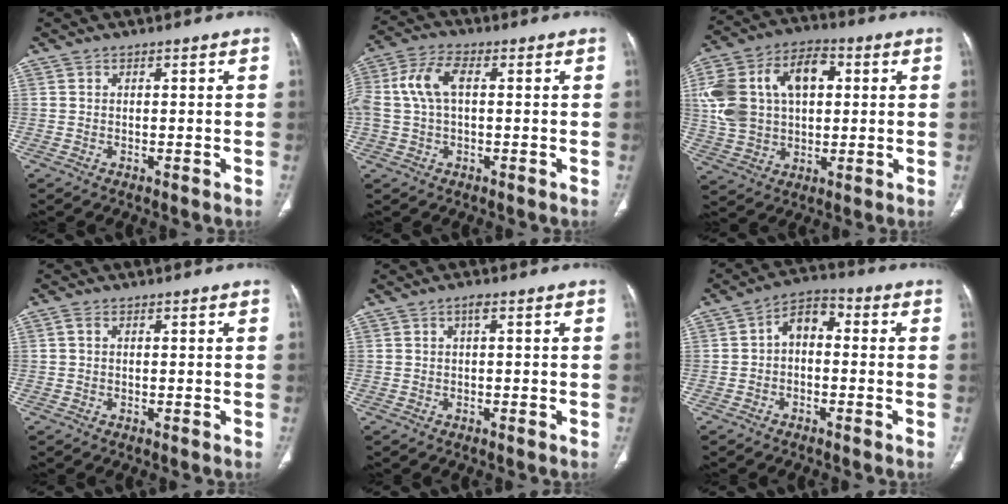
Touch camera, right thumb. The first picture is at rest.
{"total": 8.9, "force": [1.1, 4.9, 7.4], "torque": [-0.171, 0.029, 0.019]}
{"total": 19.6, "force": [3.7, 12.8, 14.3], "torque": [-0.269, 0.027, 0.066]}
{"total": 0.8, "force": [0.2, 0.4, 0.6], "torque": [-0.016, 0.003, 0.001]}
{"total": 1.5, "force": [0.1, 0.2, 1.5], "torque": [-0.025, 0.004, 0.002]}
{"total": 6.0, "force": [-0.3, 3.9, 4.5], "torque": [-0.061, 0.029, -0.022]}